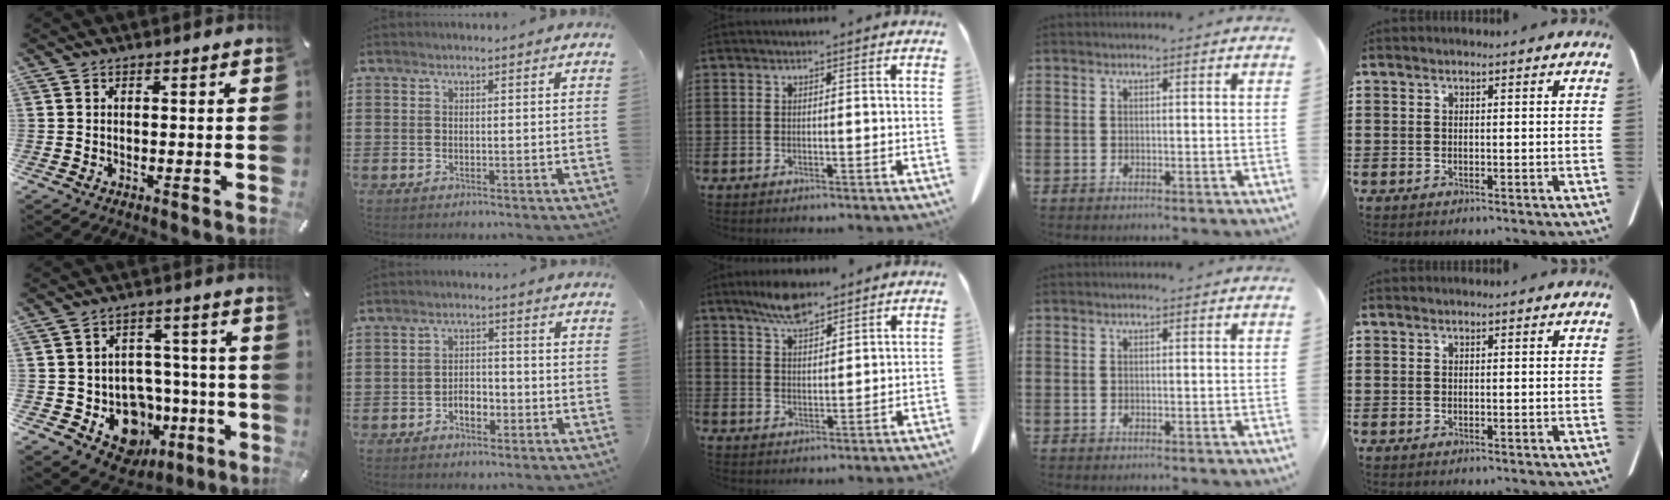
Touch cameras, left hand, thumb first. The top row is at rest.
{"thumb": {"total": 13.5, "force": [-4.8, 11.1, 6.0], "torque": [-0.062, 0.025, -0.063]}, "index": {"total": 3.3, "force": [-1.6, 1.9, 2.2], "torque": [-0.034, 0.000, -0.033]}, "middle": {"total": 5.6, "force": [4.7, 1.6, 2.6], "torque": [-0.063, -0.008, 0.087]}}